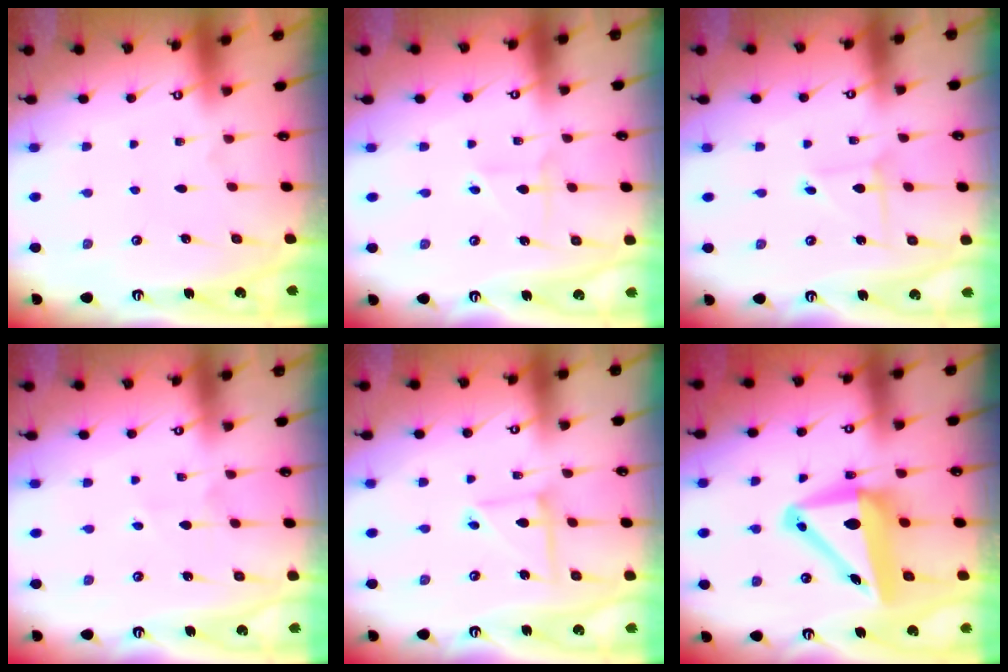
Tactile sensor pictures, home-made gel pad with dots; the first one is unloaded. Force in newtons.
{"total": 2.5, "press": 2.3, "slide": 0.9}
{"total": 2.2, "press": 2.2, "slide": 0.0}
{"total": 2.7, "press": 2.6, "slide": 0.9}
{"total": 6.6, "press": 6.6, "slide": 0.5}
{"total": 12.1, "press": 11.9, "slide": 2.3}